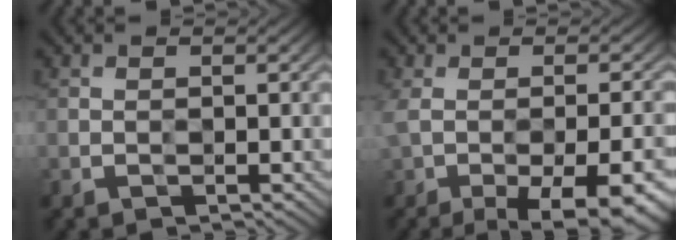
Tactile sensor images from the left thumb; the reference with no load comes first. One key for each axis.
{"total": 13.1, "fx": -5.9, "fy": 4.5, "fz": 10.8, "tx": -0.190, "ty": -0.026, "tz": -0.068}